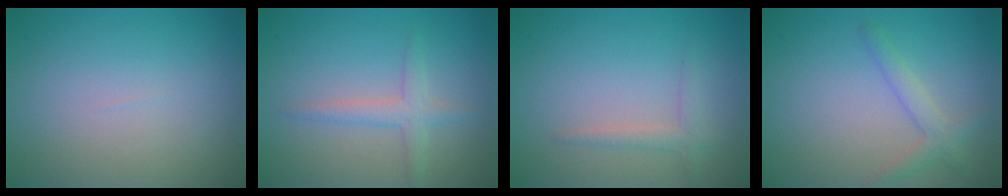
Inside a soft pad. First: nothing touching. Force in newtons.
{"total": 2.2, "press": 2.2, "slide": 0.1}
{"total": 1.4, "press": 1.4, "slide": 0.1}
{"total": 2.0, "press": 2.0, "slide": 0.1}